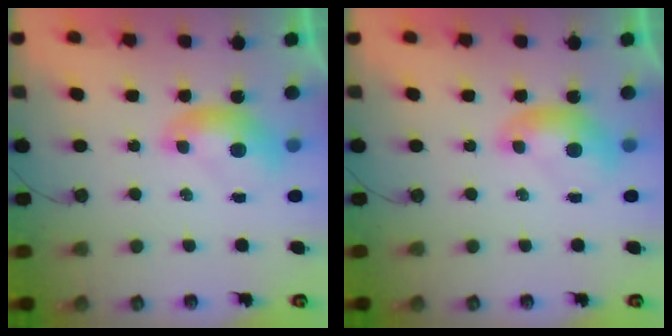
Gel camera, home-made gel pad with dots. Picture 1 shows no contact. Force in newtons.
{"total": 0.0}